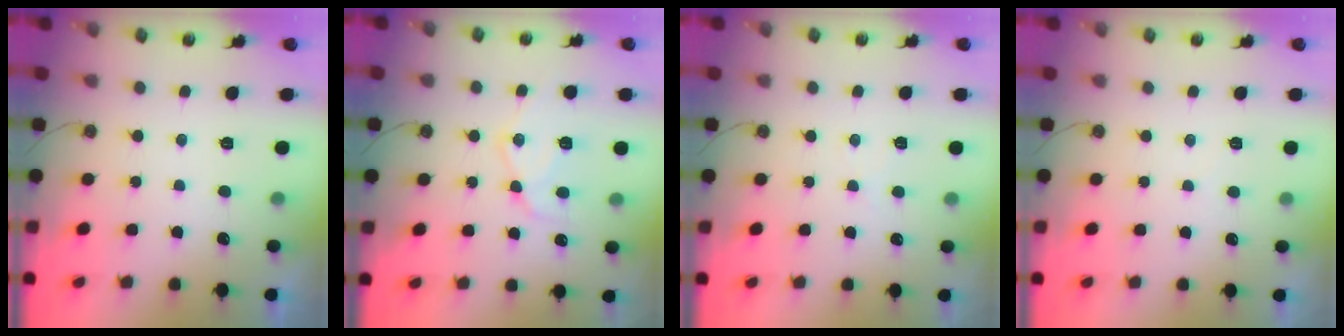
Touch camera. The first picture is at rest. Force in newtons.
{"total": 13.7, "press": 13.7, "slide": 1.2}
{"total": 4.0, "press": 4.0, "slide": 0.6}
{"total": 2.6, "press": 2.6, "slide": 0.4}